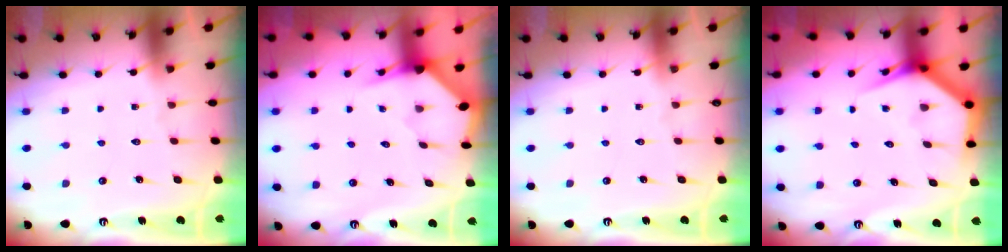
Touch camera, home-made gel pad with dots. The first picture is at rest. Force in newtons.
{"total": 3.3, "press": 3.3, "slide": 0.3}
{"total": 0.0}
{"total": 4.2, "press": 4.2, "slide": 0.4}